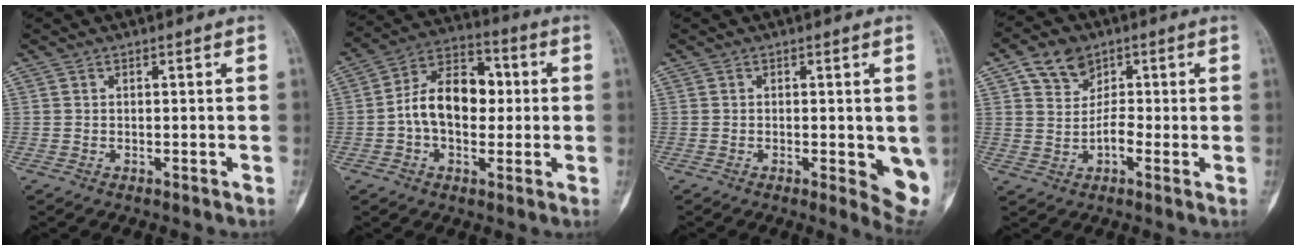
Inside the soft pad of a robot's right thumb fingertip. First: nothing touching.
{"total": 13.5, "force": [-0.3, 9.0, 10.1], "torque": [-0.142, 0.037, -0.013]}
{"total": 7.2, "force": [-1.1, 2.7, 6.6], "torque": [-0.062, -0.013, -0.012]}
{"total": 7.0, "force": [1.7, 5.9, 3.5], "torque": [-0.028, 0.002, 0.025]}